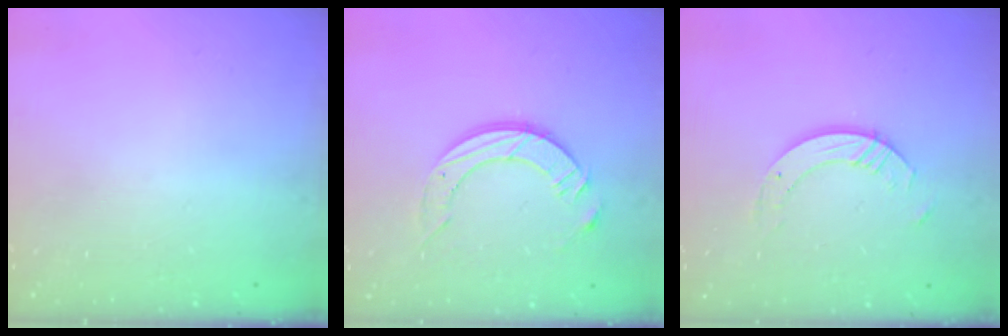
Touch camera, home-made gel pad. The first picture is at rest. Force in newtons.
{"total": 10.4, "press": 10.3, "slide": 0.9}
{"total": 6.3, "press": 6.3, "slide": 0.5}